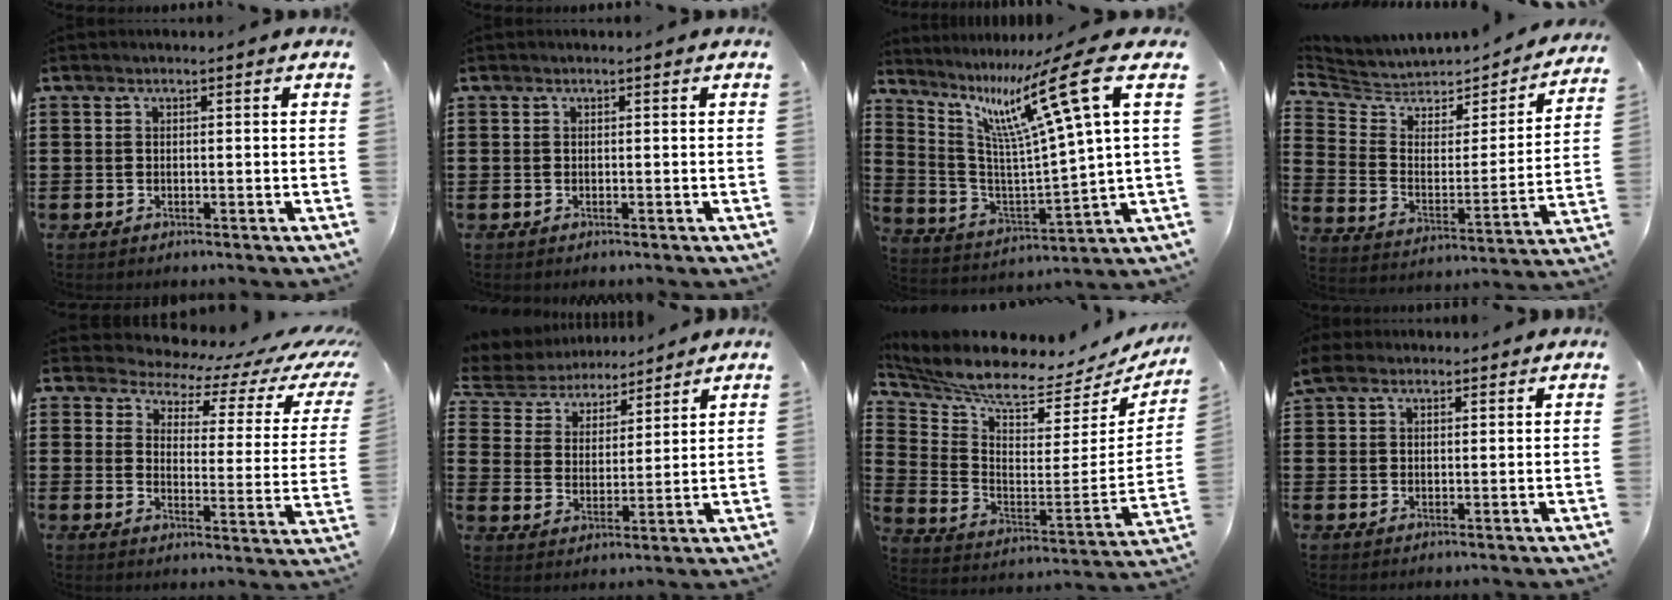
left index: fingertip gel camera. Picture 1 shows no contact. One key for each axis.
{"total": 0.0}
{"total": 14.2, "fx": 7.0, "fy": 0.3, "fz": 12.3, "tx": -0.248, "ty": -0.029, "tz": 0.098}
{"total": 4.3, "fx": 3.6, "fy": 2.2, "fz": 0.8, "tx": -0.045, "ty": -0.030, "tz": 0.058}
{"total": 3.8, "fx": 3.3, "fy": 1.4, "fz": 1.1, "tx": -0.032, "ty": -0.036, "tz": 0.047}
{"total": 5.3, "fx": 5.1, "fy": 1.5, "fz": 0.6, "tx": -0.043, "ty": -0.030, "tz": 0.086}
{"total": 6.6, "fx": 5.5, "fy": 1.1, "fz": 3.4, "tx": -0.089, "ty": -0.060, "tz": 0.086}
{"total": 4.1, "fx": 3.1, "fy": 2.3, "fz": 1.5, "tx": -0.034, "ty": 0.005, "tz": 0.058}